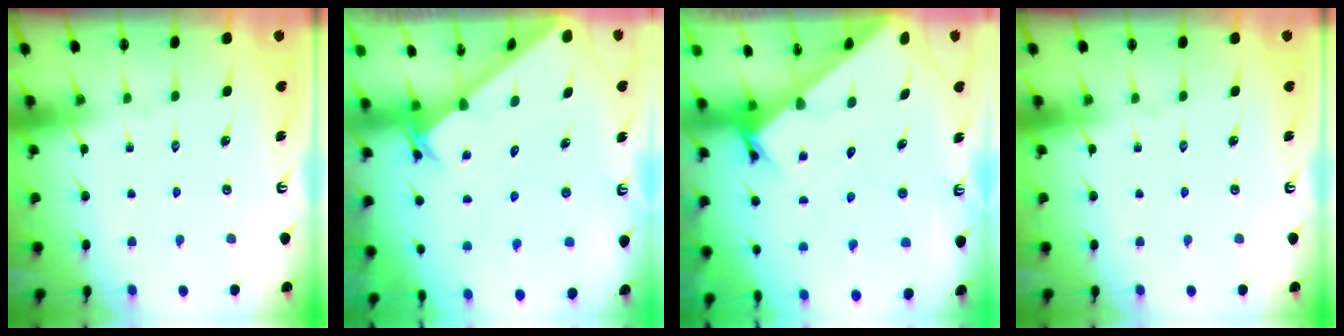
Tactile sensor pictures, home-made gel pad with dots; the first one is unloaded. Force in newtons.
{"total": 2.4, "press": 2.4, "slide": 0.2}
{"total": 2.8, "press": 2.8, "slide": 0.3}
{"total": 0.0}